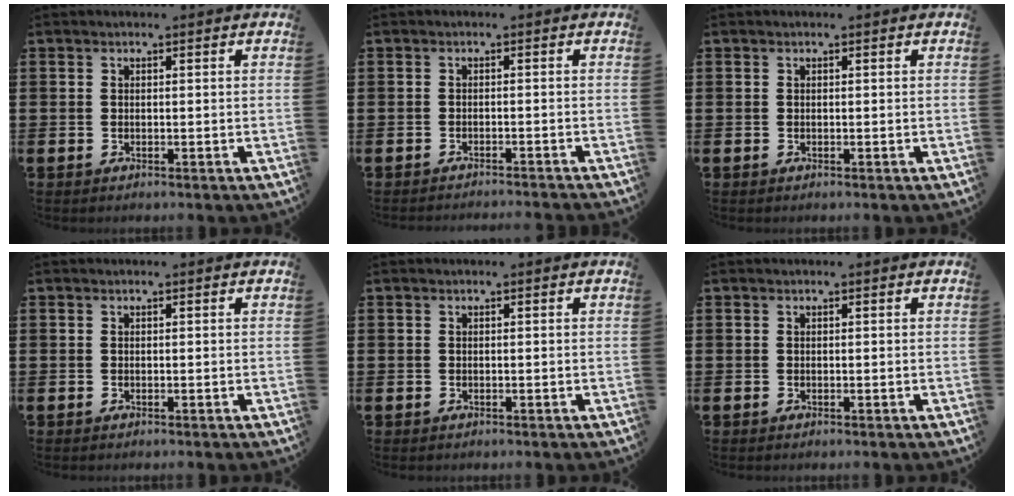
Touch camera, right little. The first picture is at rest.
{"total": 1.0, "force": [-1.0, -0.3, -0.1], "torque": [0.002, 0.001, -0.021]}
{"total": 0.0}
{"total": 0.0}
{"total": 0.0}
{"total": 0.0}